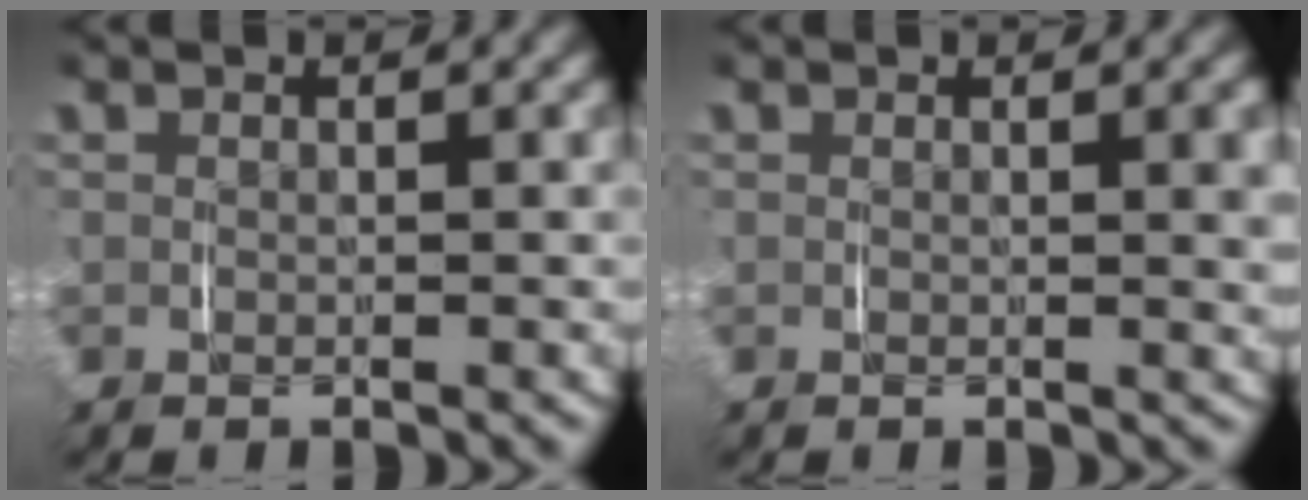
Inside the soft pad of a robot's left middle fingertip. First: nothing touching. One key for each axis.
{"total": 1.2, "fx": 0.4, "fy": -0.1, "fz": 1.1, "tx": -0.011, "ty": -0.003, "tz": 0.005}